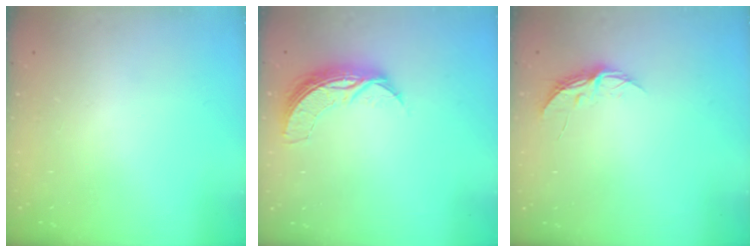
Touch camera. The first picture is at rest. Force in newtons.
{"total": 8.9, "press": 8.9, "slide": 0.4}
{"total": 5.3, "press": 5.3, "slide": 0.5}